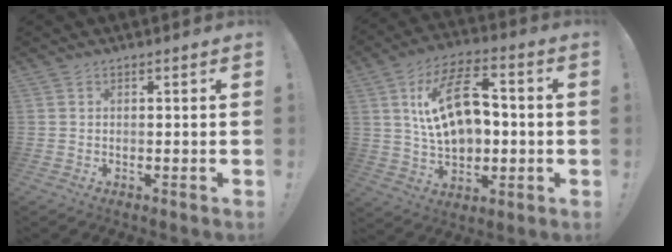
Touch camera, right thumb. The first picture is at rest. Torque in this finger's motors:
{"motor_torque": [1.92, 3.09, 0.19, 0.25, 0.16]}